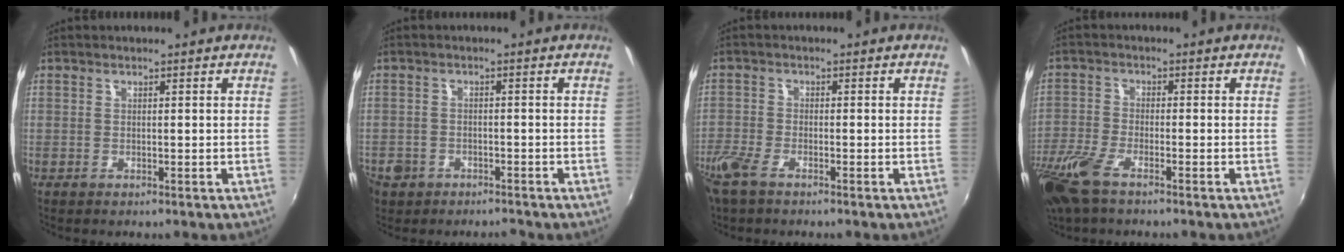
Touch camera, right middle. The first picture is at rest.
{"total": 4.7, "force": [-3.0, 3.4, 1.1], "torque": [-0.044, -0.003, -0.051]}
{"total": 5.4, "force": [-4.0, 1.9, 3.2], "torque": [-0.087, -0.012, -0.084]}
{"total": 10.3, "force": [-6.9, 3.3, 6.8], "torque": [-0.170, -0.033, -0.142]}